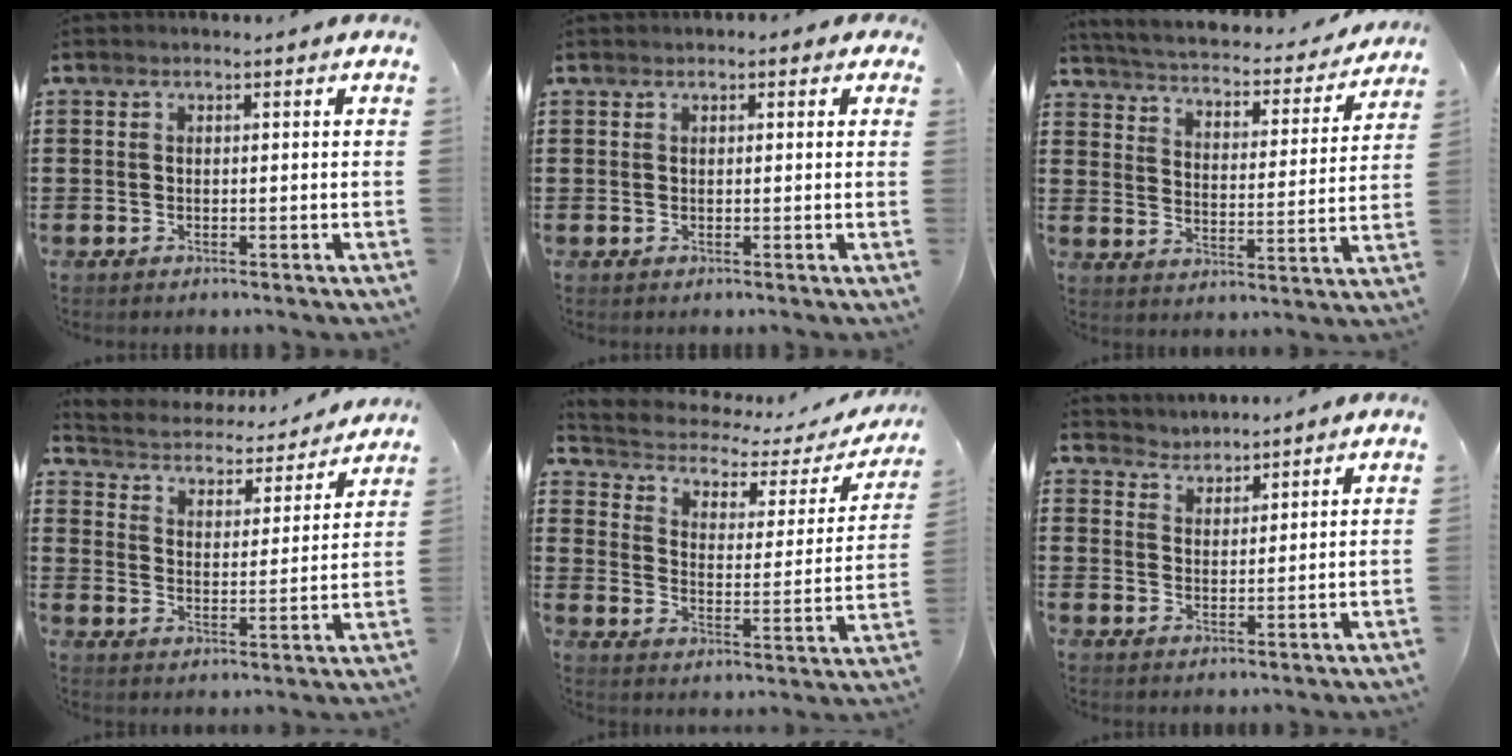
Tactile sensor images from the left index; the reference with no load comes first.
{"total": 0.8, "force": [0.4, 0.5, 0.5], "torque": [-0.010, 0.006, 0.007]}
{"total": 2.6, "force": [2.5, 0.1, 0.7], "torque": [-0.032, -0.026, 0.032]}
{"total": 3.1, "force": [3.1, 0.5, 0.1], "torque": [-0.024, -0.031, 0.044]}
{"total": 3.1, "force": [2.2, 1.6, 1.5], "torque": [-0.047, -0.020, 0.026]}
{"total": 2.9, "force": [2.7, 0.4, -0.7], "torque": [0.003, -0.007, 0.052]}